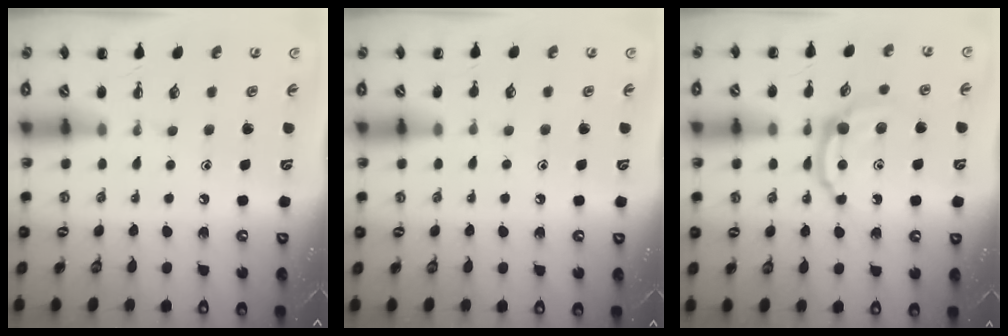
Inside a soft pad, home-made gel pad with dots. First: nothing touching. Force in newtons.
{"total": 3.8, "press": 3.5, "slide": 1.3}
{"total": 7.9, "press": 7.8, "slide": 0.9}